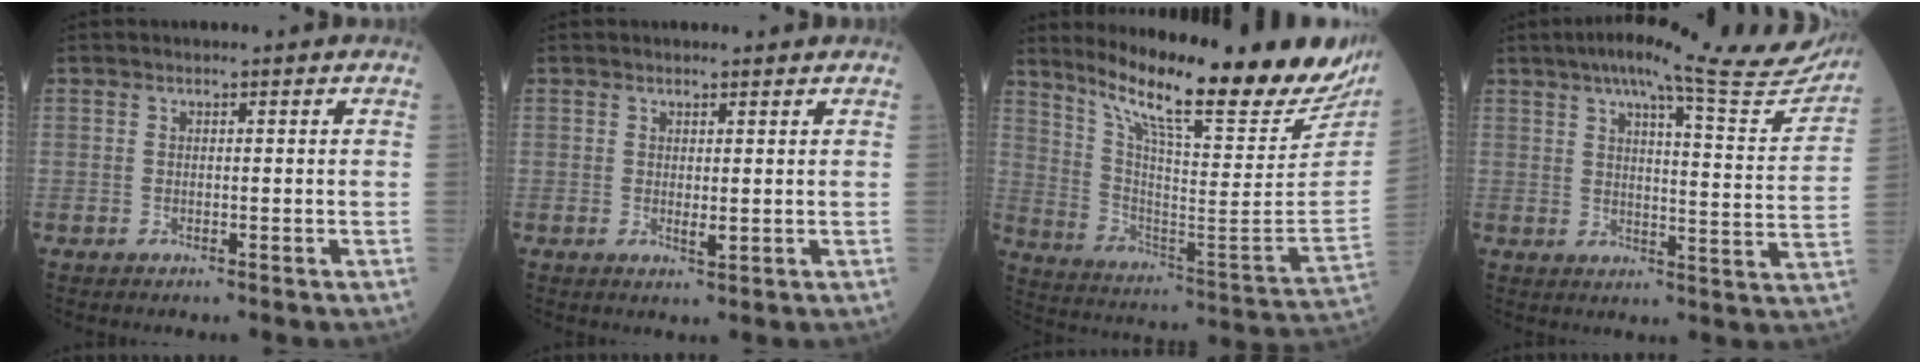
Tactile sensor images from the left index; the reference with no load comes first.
{"total": 1.5, "force": [0.6, 0.6, 1.2], "torque": [-0.024, -0.010, 0.013]}
{"total": 27.0, "force": [22.1, 2.0, 15.5], "torque": [-0.259, -0.087, 0.315]}
{"total": 20.5, "force": [18.2, 1.8, 9.3], "torque": [-0.123, -0.034, 0.215]}